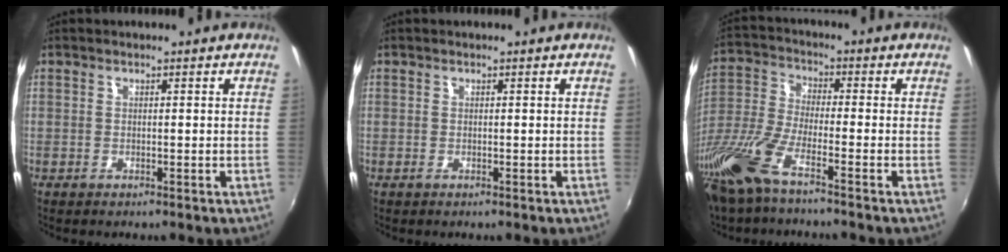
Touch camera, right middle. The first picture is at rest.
{"total": 0.0}
{"total": 12.7, "force": [-8.7, 2.1, 9.0], "torque": [-0.205, -0.031, -0.175]}